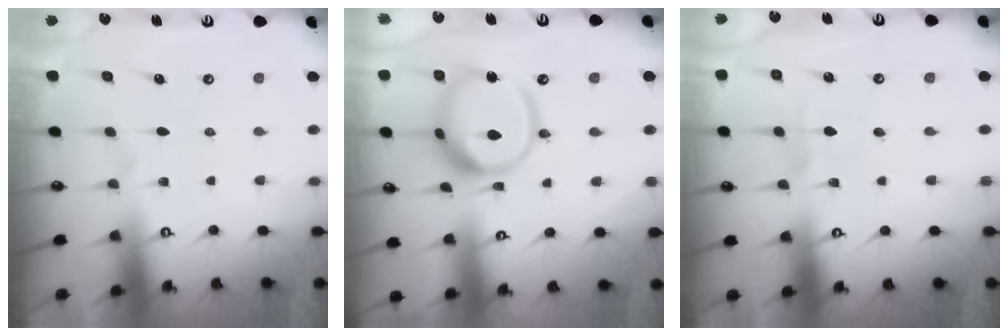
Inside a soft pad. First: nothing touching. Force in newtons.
{"total": 15.8, "press": 15.7, "slide": 1.8}
{"total": 2.5, "press": 2.5, "slide": 0.4}